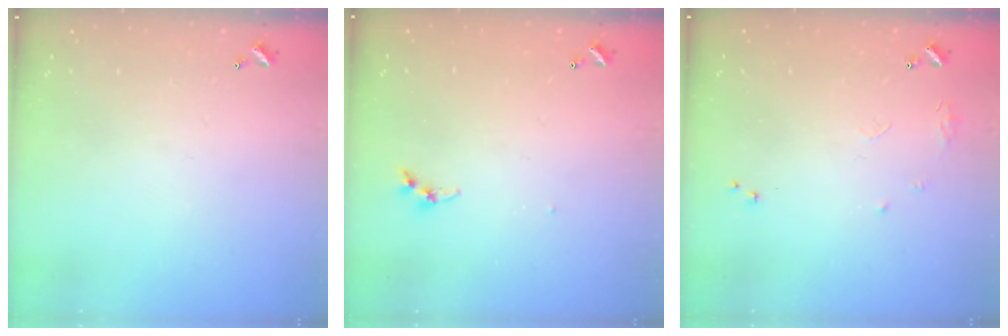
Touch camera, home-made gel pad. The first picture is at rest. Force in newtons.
{"total": 3.4, "press": 3.4, "slide": 0.3}
{"total": 7.4, "press": 7.4, "slide": 0.8}